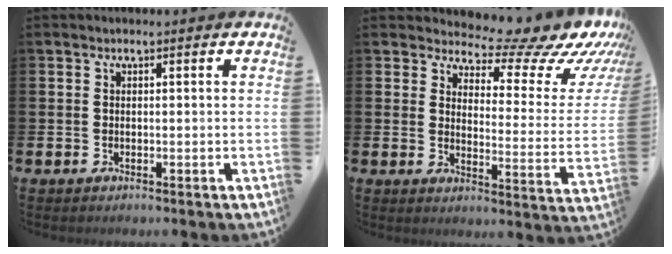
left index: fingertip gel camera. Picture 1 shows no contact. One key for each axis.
{"total": 10.0, "fx": 8.6, "fy": 3.5, "fz": 3.7, "tx": -0.059, "ty": -0.072, "tz": 0.140}